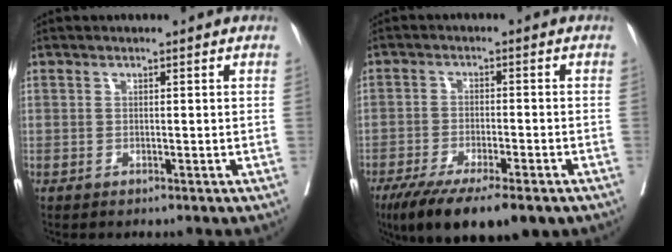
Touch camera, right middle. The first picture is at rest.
{"total": 14.5, "force": [-10.3, 3.6, 9.5], "torque": [-0.145, -0.026, -0.161]}